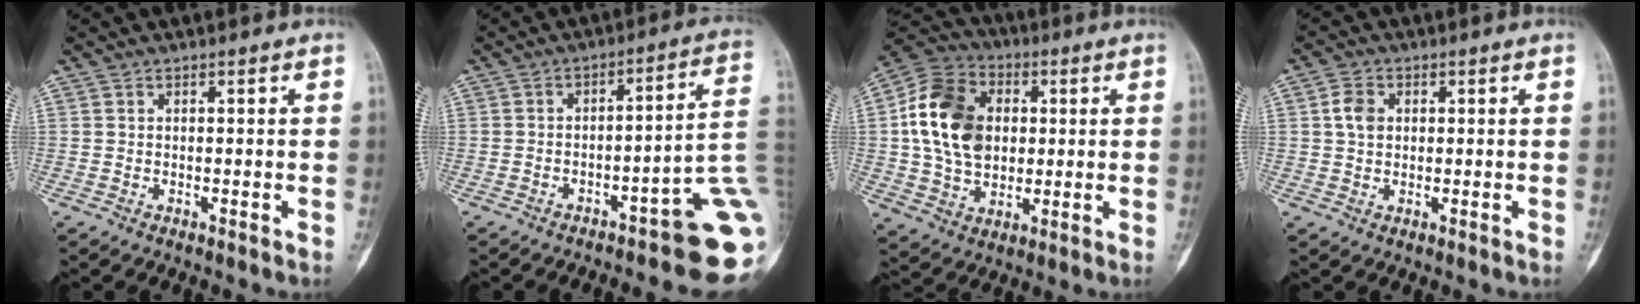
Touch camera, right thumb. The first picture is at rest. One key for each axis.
{"total": 15.1, "fx": -6.5, "fy": 3.2, "fz": 13.3, "tx": -0.093, "ty": 0.065, "tz": -0.079}
{"total": 15.6, "fx": 1.9, "fy": 12.0, "fz": 9.8, "tx": -0.156, "ty": 0.010, "tz": 0.030}
{"total": 3.9, "fx": 0.8, "fy": 3.0, "fz": 2.3, "tx": -0.037, "ty": 0.002, "tz": 0.011}